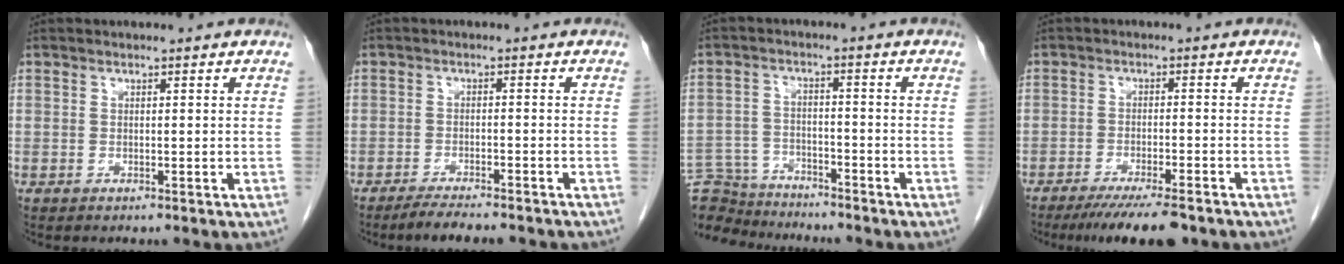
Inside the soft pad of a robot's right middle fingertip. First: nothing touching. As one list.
[{"total": 7.1, "force": [-6.2, 0.8, 3.4], "torque": [-0.045, -0.011, -0.094]}, {"total": 11.0, "force": [-10.5, 3.1, 1.4], "torque": [-0.029, 0.016, -0.171]}, {"total": 9.0, "force": [-7.2, 1.0, 5.4], "torque": [-0.076, -0.018, -0.110]}]